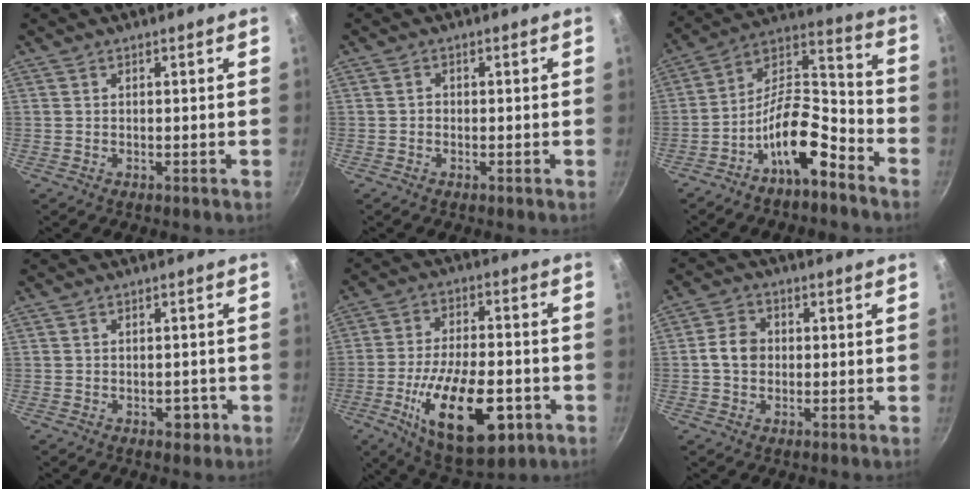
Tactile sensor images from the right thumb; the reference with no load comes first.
{"total": 0.8, "force": [-0.3, 0.7, 0.3], "torque": [-0.004, 0.002, -0.008]}
{"total": 14.5, "force": [-8.6, 5.7, 10.2], "torque": [-0.160, 0.091, -0.159]}
{"total": 2.9, "force": [-1.2, 2.0, 1.8], "torque": [-0.003, 0.016, -0.010]}
{"total": 21.0, "force": [-7.2, 9.8, 17.2], "torque": [-0.272, 0.015, -0.110]}
{"total": 5.4, "force": [0.0, 4.4, 3.1], "torque": [-0.041, 0.011, -0.010]}